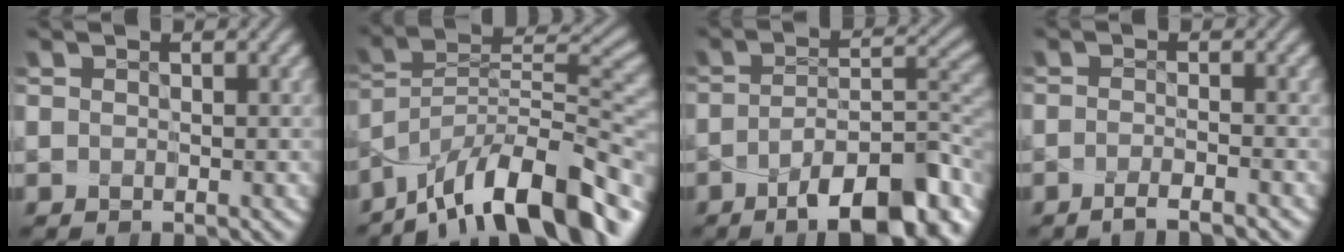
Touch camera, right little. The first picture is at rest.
{"total": 12.7, "force": [-8.4, 4.6, 8.2], "torque": [-0.140, 0.018, -0.139]}
{"total": 12.8, "force": [-6.4, 5.1, 9.8], "torque": [-0.138, -0.008, -0.081]}
{"total": 1.9, "force": [-1.4, -0.1, 1.3], "torque": [-0.021, -0.003, -0.022]}